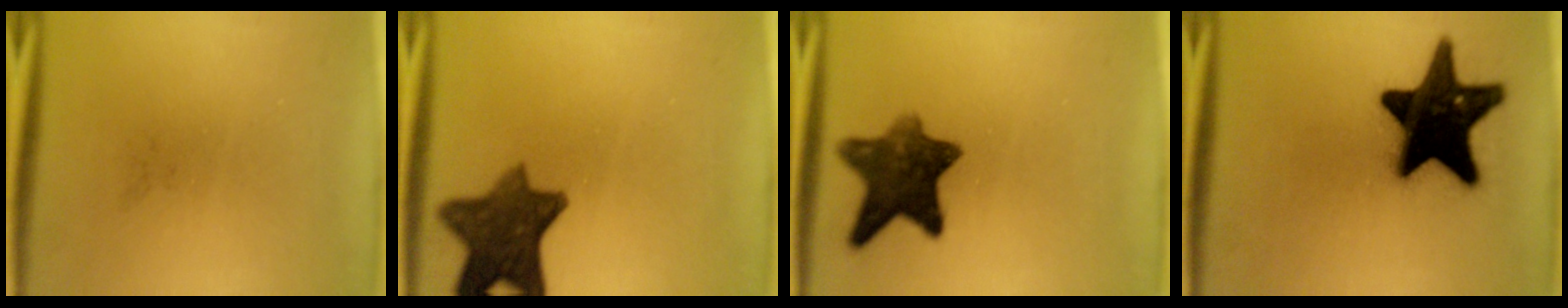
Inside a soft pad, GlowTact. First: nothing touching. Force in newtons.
{"total": 10.3}
{"total": 9.9}
{"total": 19.0}